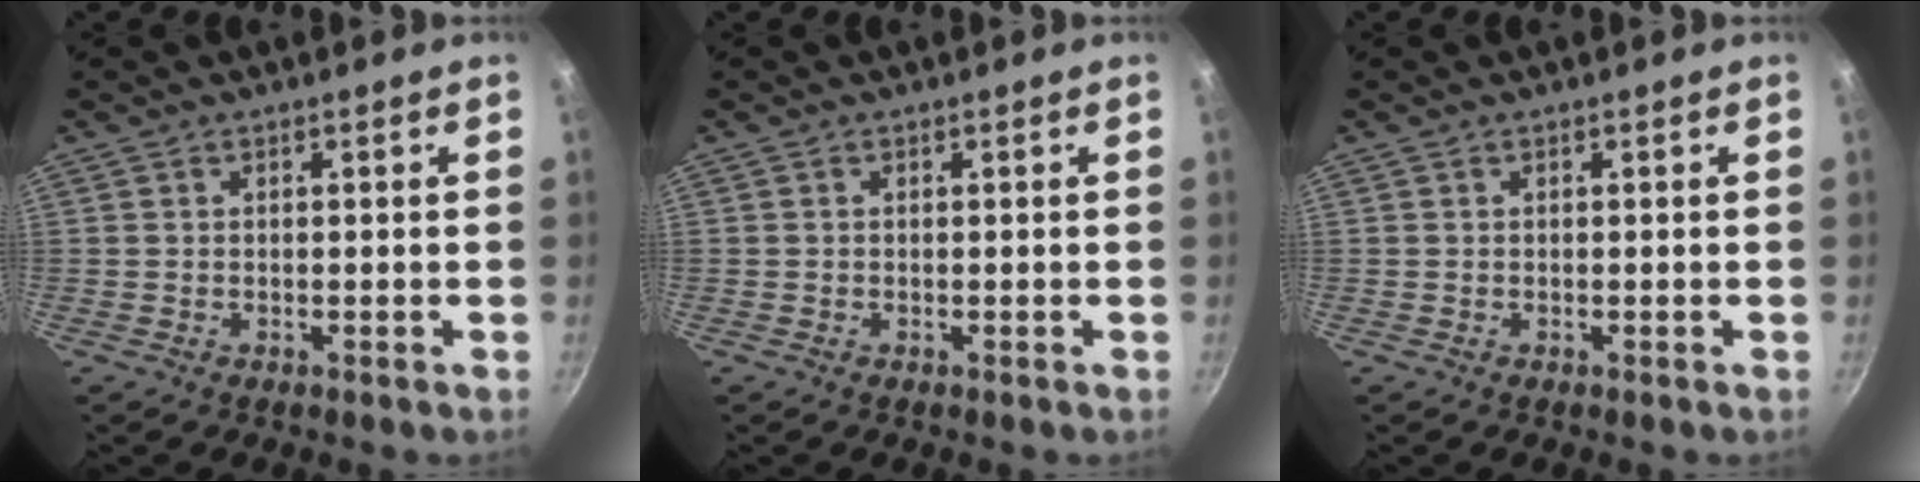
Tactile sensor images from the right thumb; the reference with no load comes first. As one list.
[{"total": 0.0}, {"total": 0.0}]